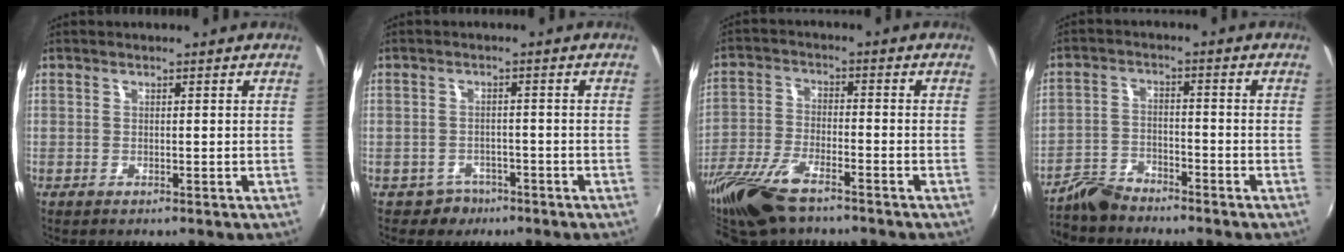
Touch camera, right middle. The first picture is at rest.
{"total": 3.4, "force": [-2.1, 2.6, 0.0], "torque": [-0.011, 0.007, -0.029]}
{"total": 12.9, "force": [-9.7, 3.9, 7.6], "torque": [-0.180, -0.028, -0.194]}
{"total": 6.7, "force": [-5.9, 2.4, 1.8], "torque": [-0.052, 0.007, -0.110]}